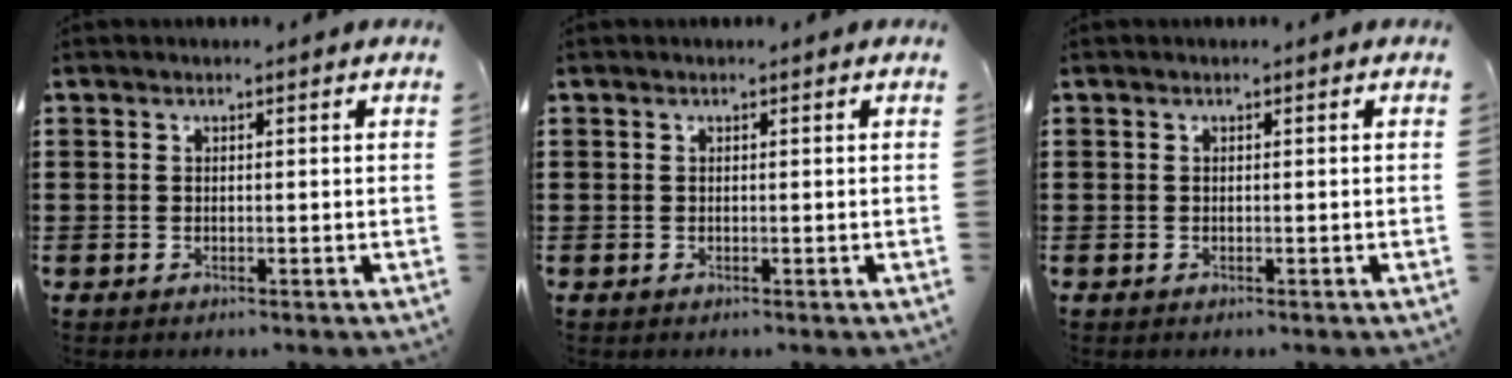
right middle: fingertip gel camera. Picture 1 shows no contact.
{"total": 0.0}
{"total": 0.0}